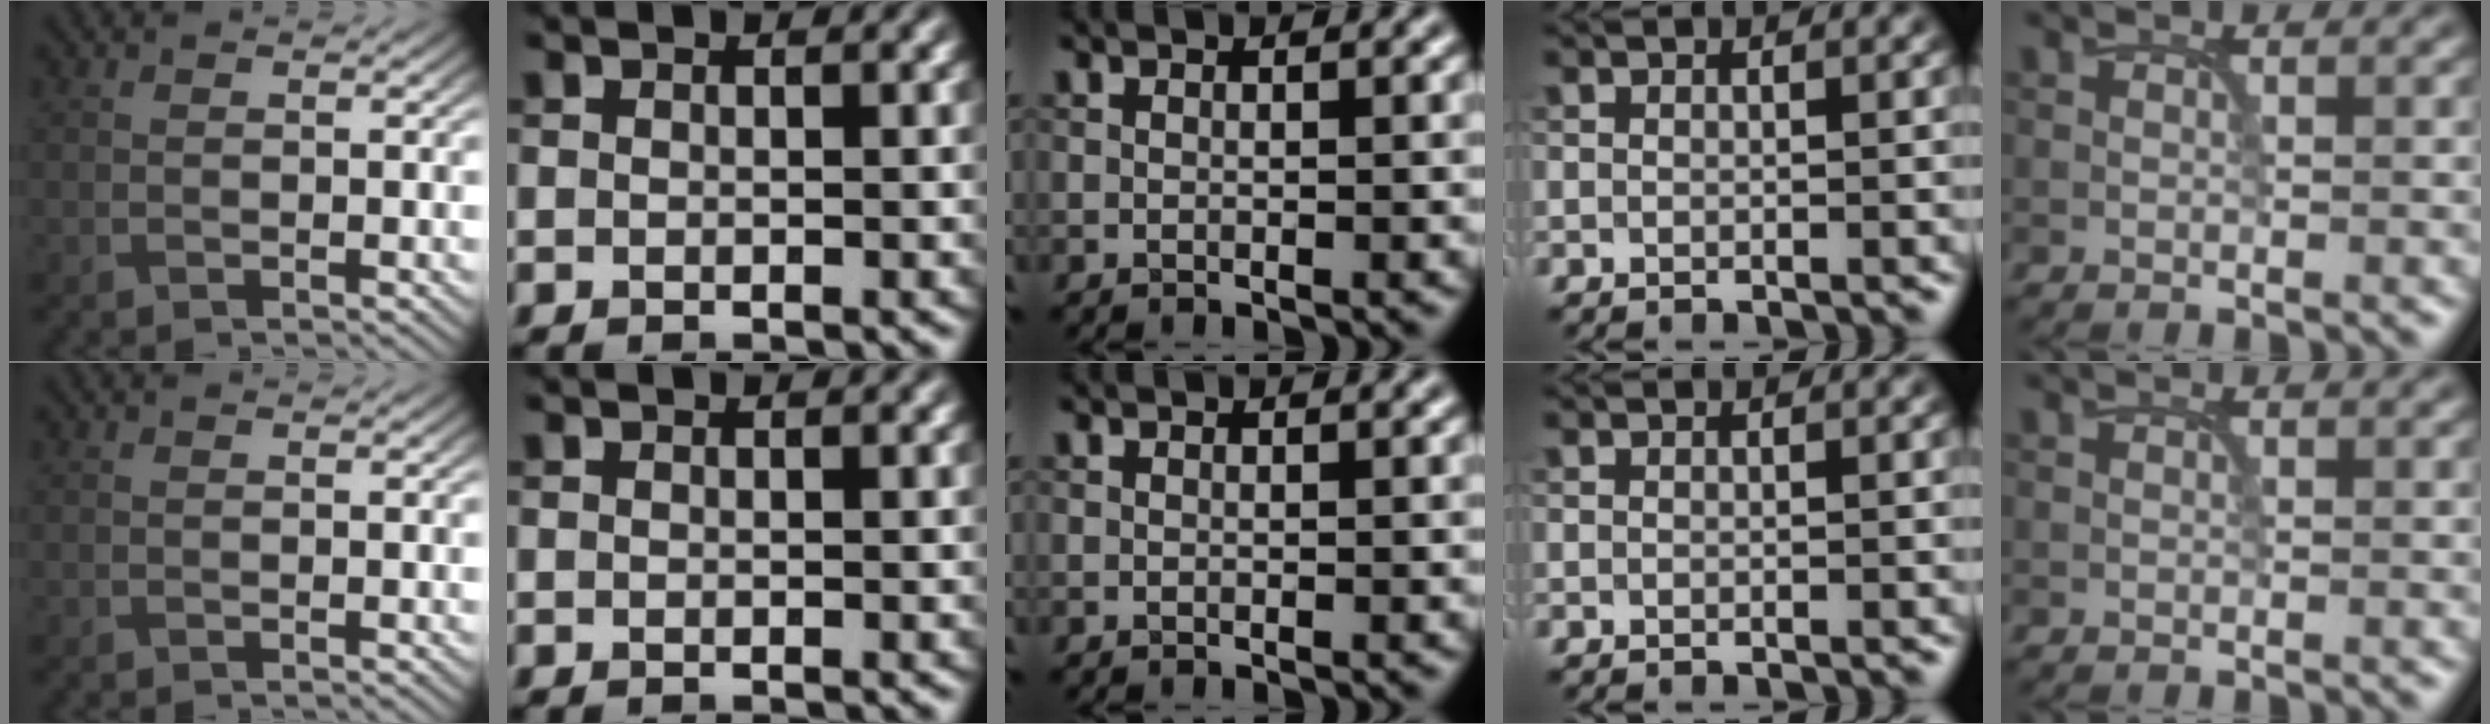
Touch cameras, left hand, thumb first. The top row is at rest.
{}